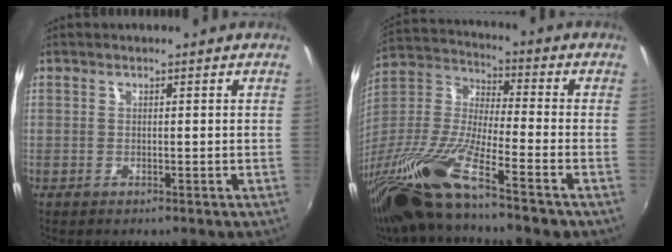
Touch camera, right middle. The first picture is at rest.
{"total": 20.0, "force": [-14.2, 1.5, 13.9], "torque": [-0.278, -0.042, -0.275]}